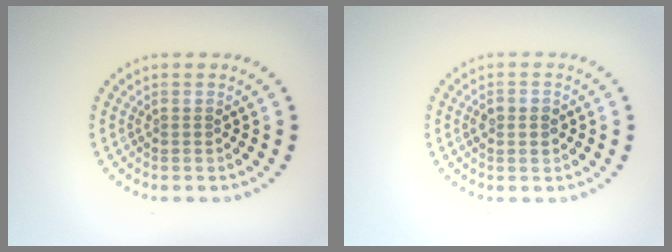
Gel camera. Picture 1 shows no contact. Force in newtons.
{"total": 2.2, "press": 2.2, "slide": 0.1}